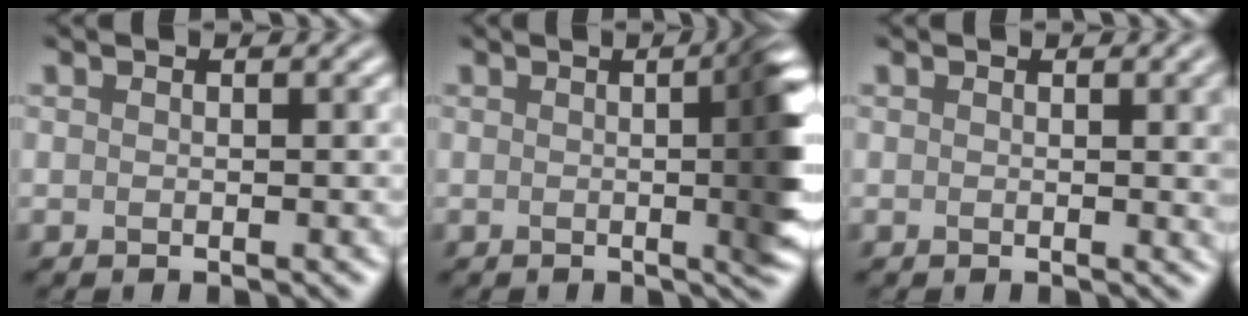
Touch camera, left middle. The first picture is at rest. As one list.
[{"total": 6.8, "force": [0.3, 2.0, 6.5], "torque": [-0.057, 0.003, 0.005]}, {"total": 3.2, "force": [0.7, 1.0, 2.9], "torque": [-0.022, 0.004, 0.008]}]